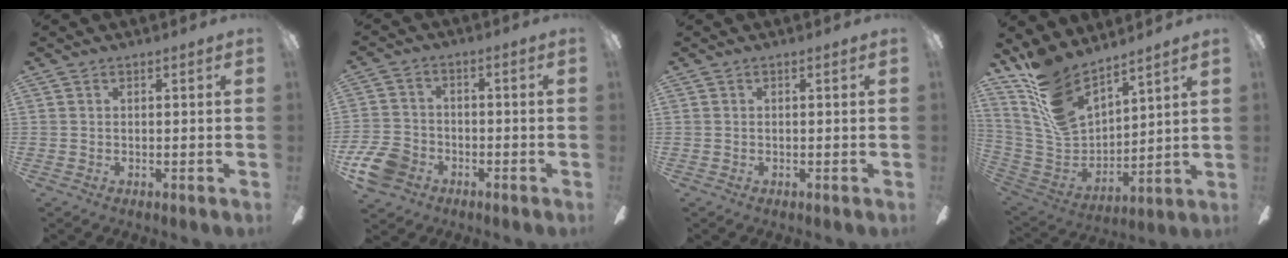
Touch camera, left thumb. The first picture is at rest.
{"total": 8.7, "force": [-4.6, 6.2, 3.9], "torque": [-0.093, 0.033, -0.086]}
{"total": 0.0}
{"total": 15.4, "force": [11.6, 6.7, 7.6], "torque": [-0.194, -0.075, 0.220]}